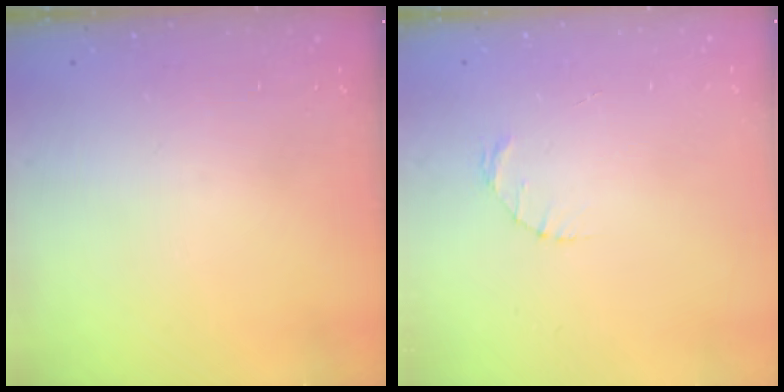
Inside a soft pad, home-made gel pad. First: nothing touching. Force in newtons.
{"total": 1.4, "press": 1.4, "slide": 0.2}